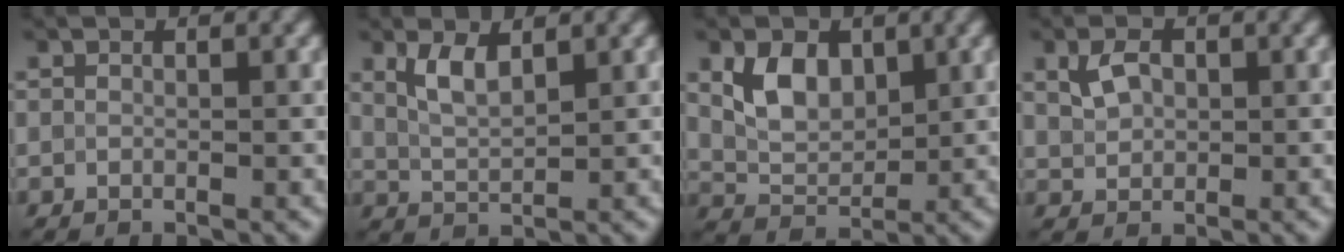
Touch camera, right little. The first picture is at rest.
{"total": 2.8, "force": [1.6, 1.1, 2.1], "torque": [-0.047, -0.003, 0.035]}
{"total": 4.2, "force": [1.5, 2.8, 2.7], "torque": [-0.057, -0.003, 0.031]}
{"total": 2.4, "force": [0.8, 1.6, 1.5], "torque": [-0.033, 0.002, 0.017]}